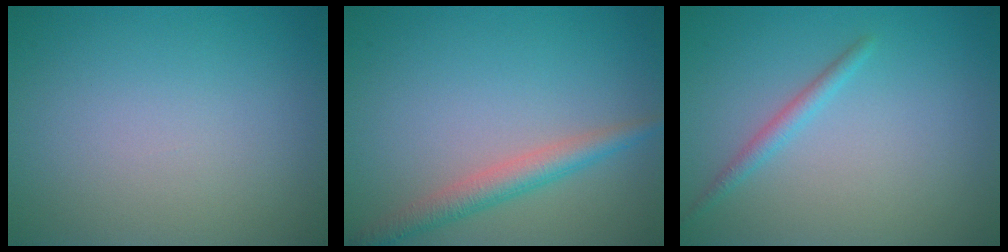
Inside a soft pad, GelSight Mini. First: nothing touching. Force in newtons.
{"total": 2.9, "press": 2.9, "slide": 0.1}
{"total": 1.4, "press": 1.4, "slide": 0.0}